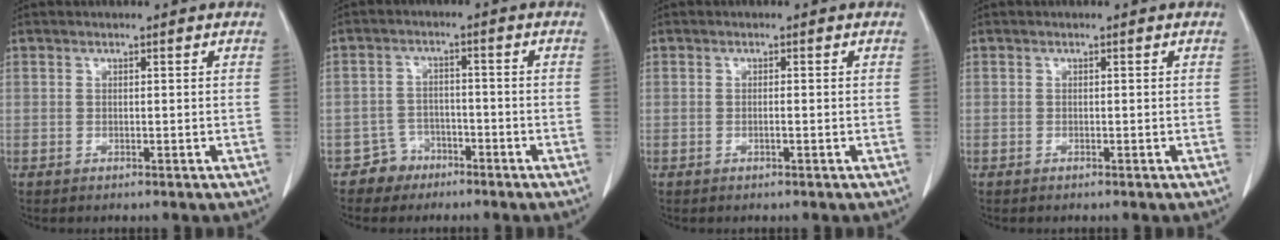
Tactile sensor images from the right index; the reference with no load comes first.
{"total": 4.0, "force": [-2.7, 2.9, -0.3], "torque": [0.009, 0.012, -0.046]}
{"total": 0.7, "force": [-0.2, 0.0, 0.6], "torque": [-0.012, 0.001, -0.002]}
{"total": 0.0}